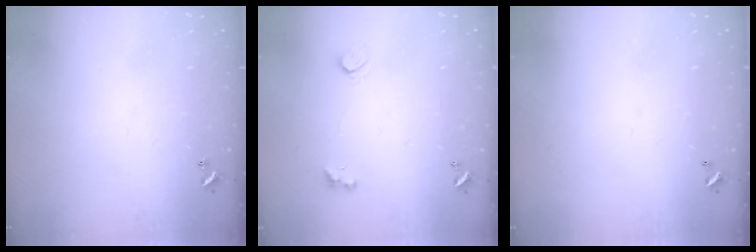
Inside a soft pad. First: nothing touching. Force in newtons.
{"total": 2.5, "press": 2.2, "slide": 1.2}
{"total": 2.8, "press": 2.8, "slide": 0.1}